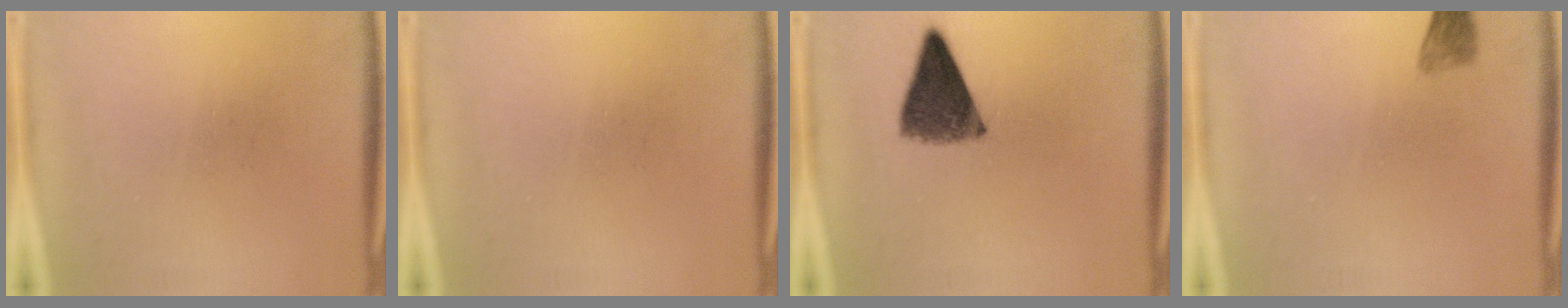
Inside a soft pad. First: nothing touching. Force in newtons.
{"total": 0.0}
{"total": 8.1}
{"total": 2.1}